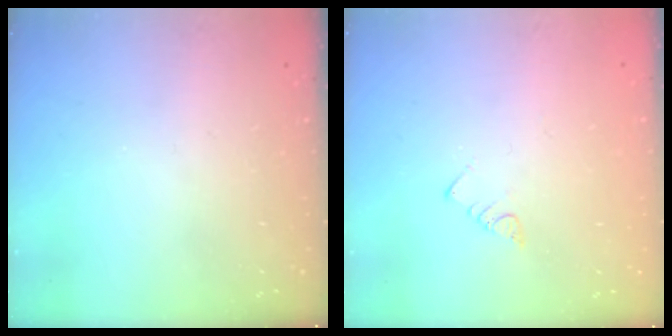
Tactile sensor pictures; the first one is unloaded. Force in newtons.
{"total": 3.0, "press": 3.0, "slide": 0.2}